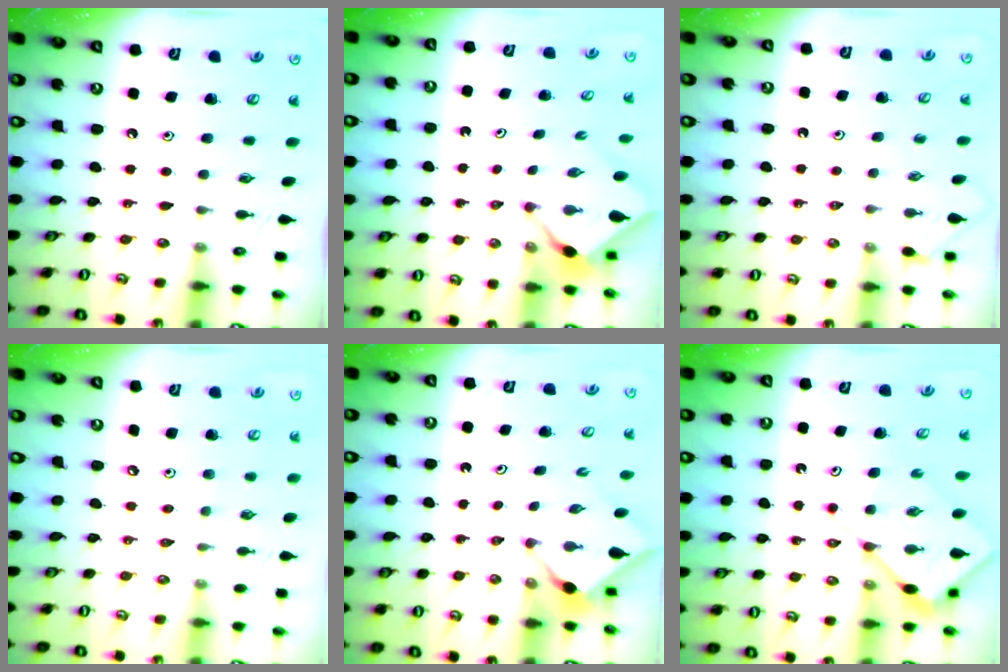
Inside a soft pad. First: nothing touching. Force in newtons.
{"total": 2.2, "press": 2.2, "slide": 0.3}
{"total": 2.1, "press": 2.1, "slide": 0.4}
{"total": 2.8, "press": 2.8, "slide": 0.5}
{"total": 3.0, "press": 3.0, "slide": 0.4}
{"total": 8.6, "press": 8.5, "slide": 0.9}